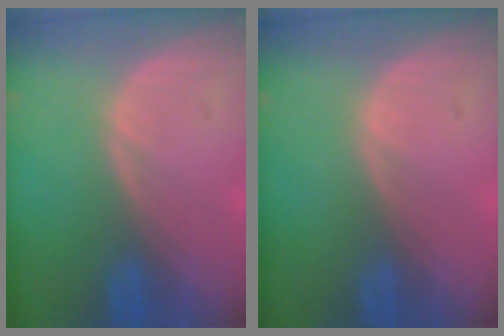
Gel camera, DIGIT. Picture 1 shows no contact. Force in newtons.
{"total": 0.0}